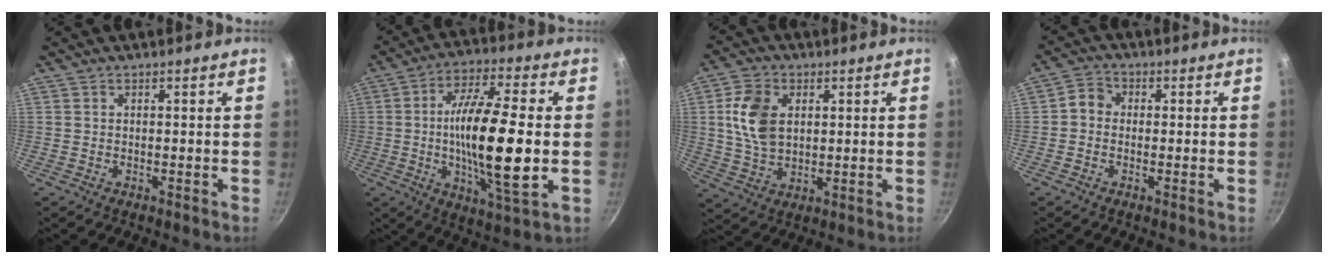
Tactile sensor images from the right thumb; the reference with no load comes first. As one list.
[{"total": 19.5, "force": [-1.1, 5.0, 18.8], "torque": [-0.331, 0.006, -0.027]}, {"total": 10.3, "force": [2.1, 7.0, 7.3], "torque": [-0.125, -0.004, 0.040]}, {"total": 3.4, "force": [-0.3, 3.0, 1.7], "torque": [-0.020, 0.010, -0.020]}]